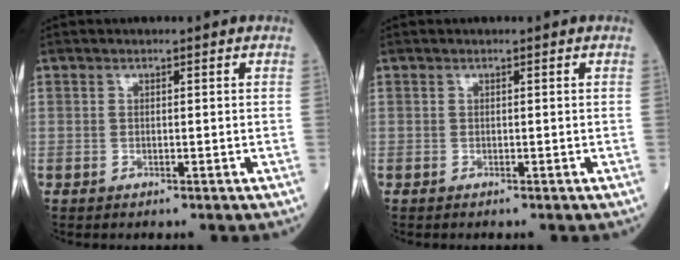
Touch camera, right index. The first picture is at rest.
{"total": 0.0}